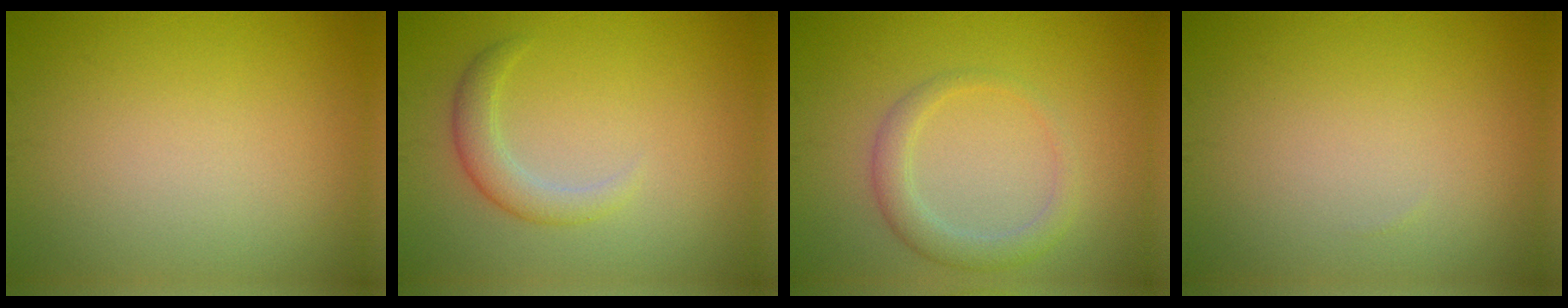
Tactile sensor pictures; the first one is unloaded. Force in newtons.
{"total": 2.4, "press": 2.4, "slide": 0.1}
{"total": 2.6, "press": 2.6, "slide": 0.4}
{"total": 0.0}